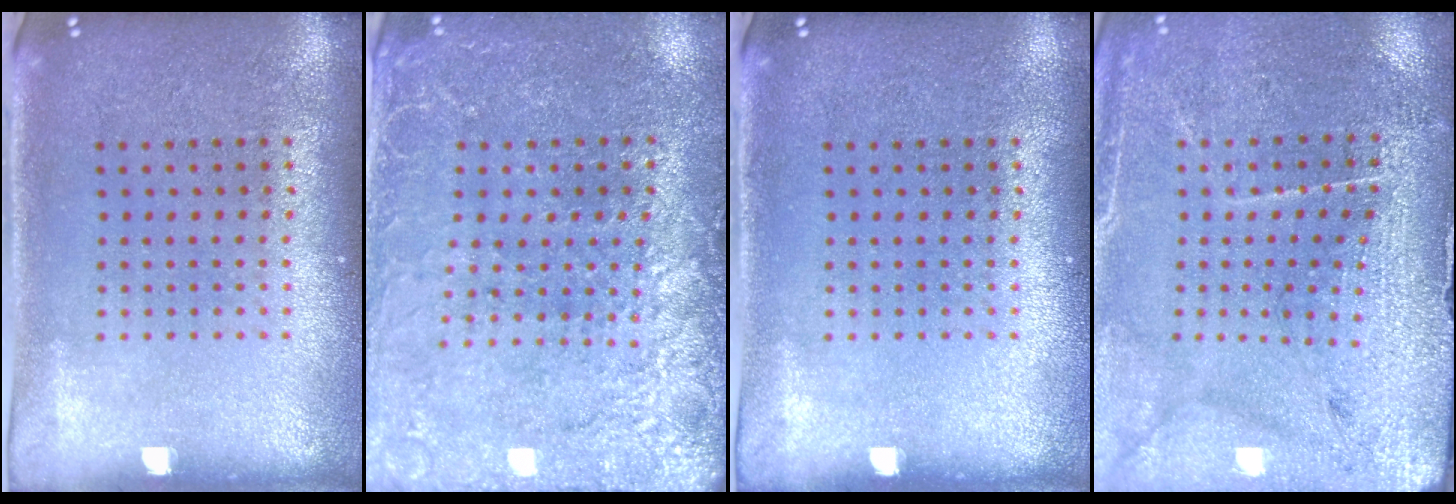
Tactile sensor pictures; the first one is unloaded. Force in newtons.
{"total": 2.7, "press": 2.7, "slide": 0.3}
{"total": 0.0}
{"total": 3.1, "press": 3.1, "slide": 0.1}